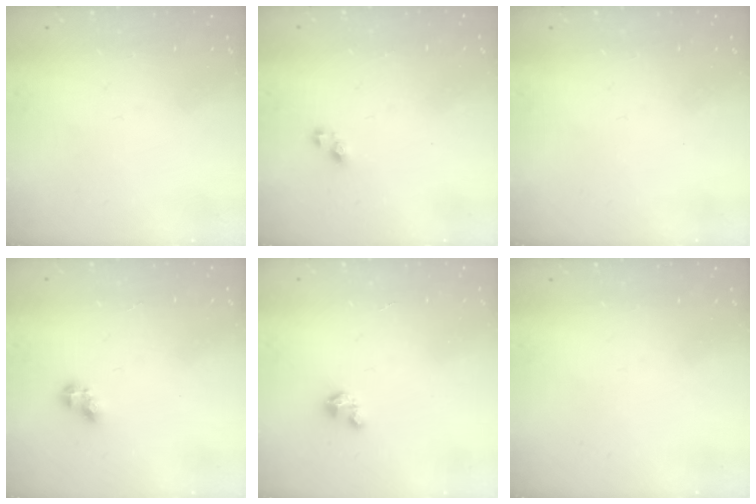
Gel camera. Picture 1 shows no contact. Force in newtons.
{"total": 3.7, "press": 3.7, "slide": 0.5}
{"total": 0.0}
{"total": 4.8, "press": 4.8, "slide": 0.6}
{"total": 2.7, "press": 2.7, "slide": 0.2}
{"total": 0.0}